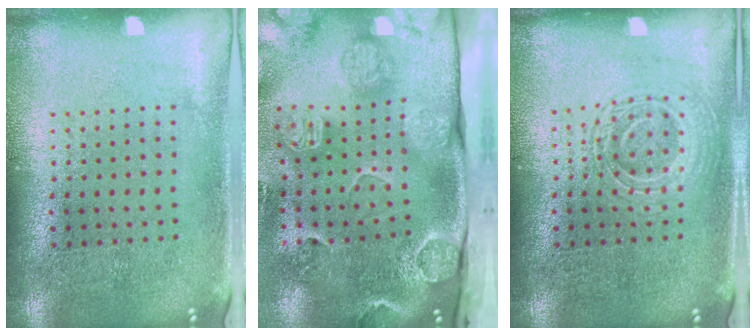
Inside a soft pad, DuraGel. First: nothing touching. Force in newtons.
{"total": 4.5, "press": 3.4, "slide": 3.0}
{"total": 2.7, "press": 2.7, "slide": 0.5}